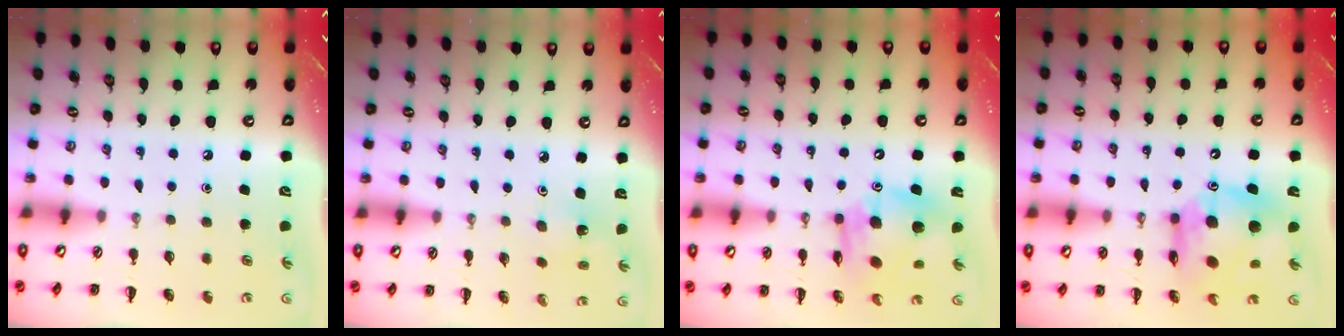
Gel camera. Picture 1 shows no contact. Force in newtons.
{"total": 1.6, "press": 1.5, "slide": 0.6}
{"total": 10.6, "press": 10.1, "slide": 3.3}
{"total": 12.6, "press": 12.1, "slide": 3.5}